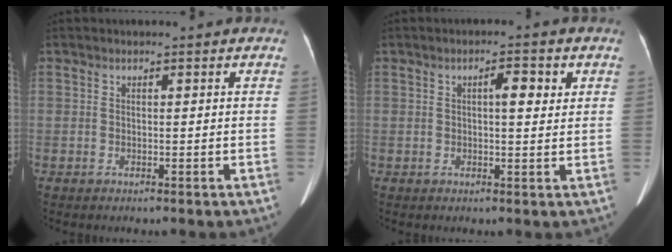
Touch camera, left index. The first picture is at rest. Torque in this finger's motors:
{"motor_torque": [0.09, 0.05, 0.06, 0.01]}